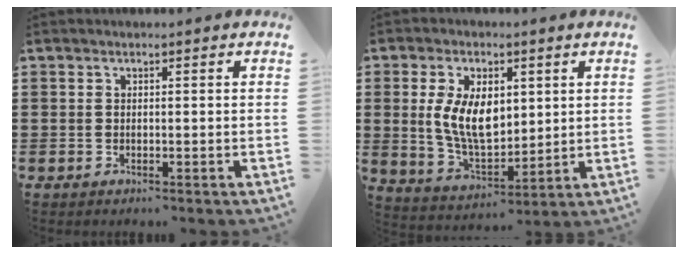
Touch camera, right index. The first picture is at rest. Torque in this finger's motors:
{"motor_torque": [1.08, -0.20, 0.44, 0.21]}